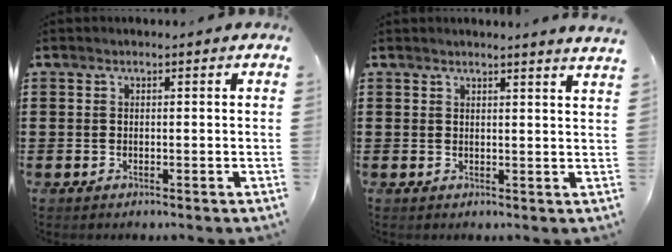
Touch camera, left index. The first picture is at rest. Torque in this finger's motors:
{"motor_torque": [-0.62, 0.92, 0.00, -0.01]}